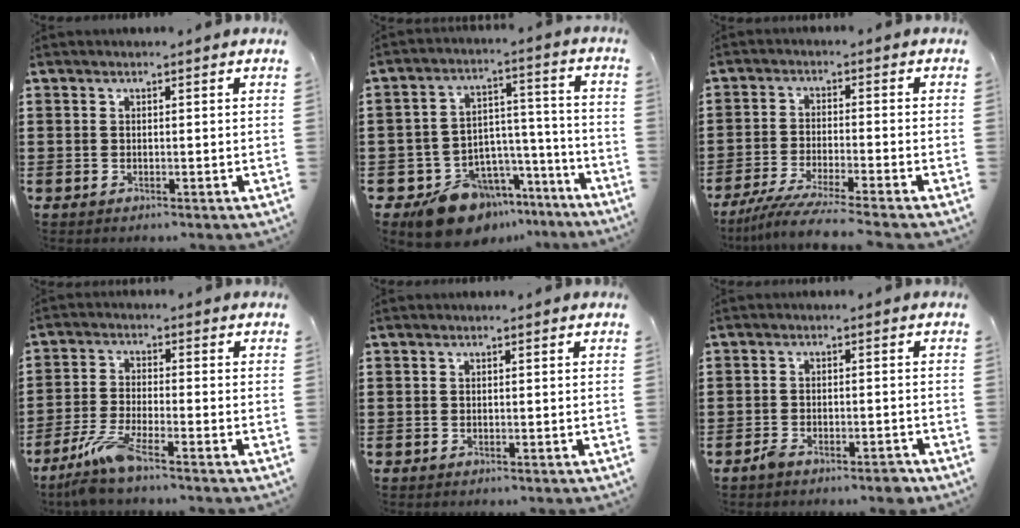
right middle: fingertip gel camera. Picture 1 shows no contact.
{"total": 11.8, "force": [-9.8, 6.1, 2.5], "torque": [-0.048, 0.049, -0.175]}
{"total": 5.1, "force": [-4.5, -0.5, 2.3], "torque": [-0.052, -0.020, -0.088]}
{"total": 6.5, "force": [-4.7, 0.7, 4.4], "torque": [-0.103, -0.016, -0.092]}
{"total": 0.0}
{"total": 3.1, "force": [-2.8, 0.7, 1.2], "torque": [-0.020, 0.007, -0.054]}